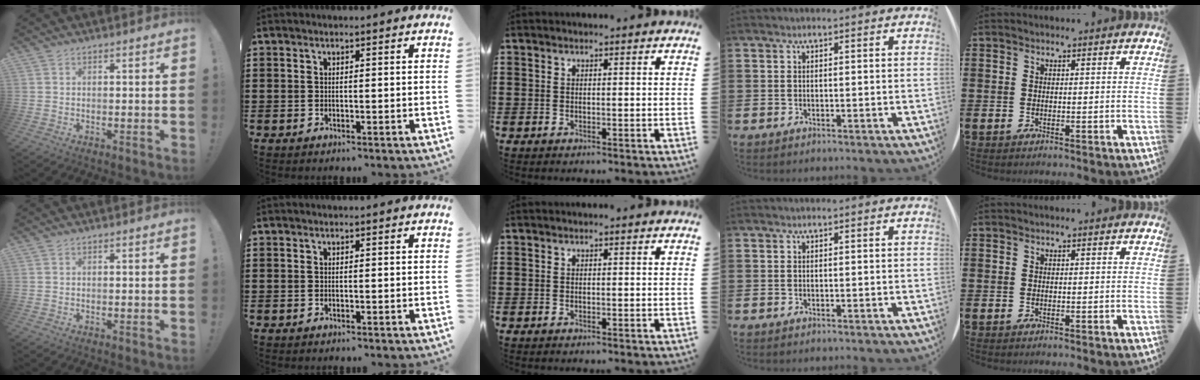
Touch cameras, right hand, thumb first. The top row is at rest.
{}